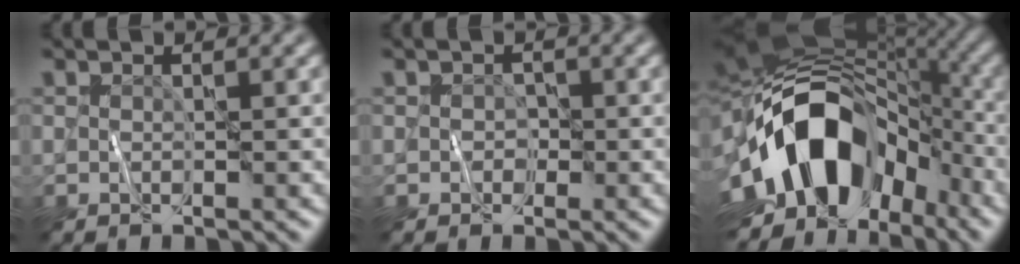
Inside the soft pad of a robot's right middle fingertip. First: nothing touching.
{"total": 0.7, "force": [-0.1, 0.6, 0.2], "torque": [0.002, 0.001, -0.003]}
{"total": 16.1, "force": [-3.6, 10.6, 11.6], "torque": [-0.200, 0.000, -0.068]}